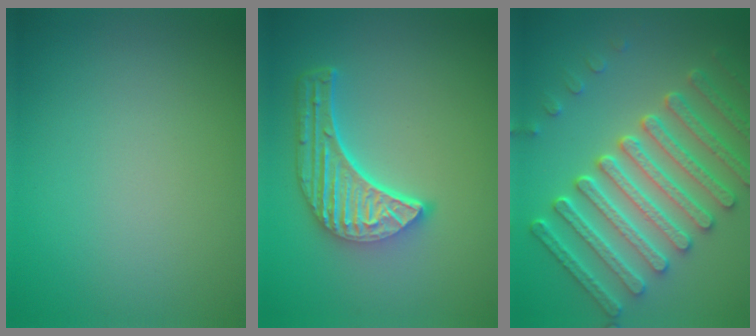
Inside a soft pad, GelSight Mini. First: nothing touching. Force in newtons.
{"total": 5.8, "press": 4.3, "slide": 3.8}
{"total": 7.7, "press": 6.5, "slide": 4.0}